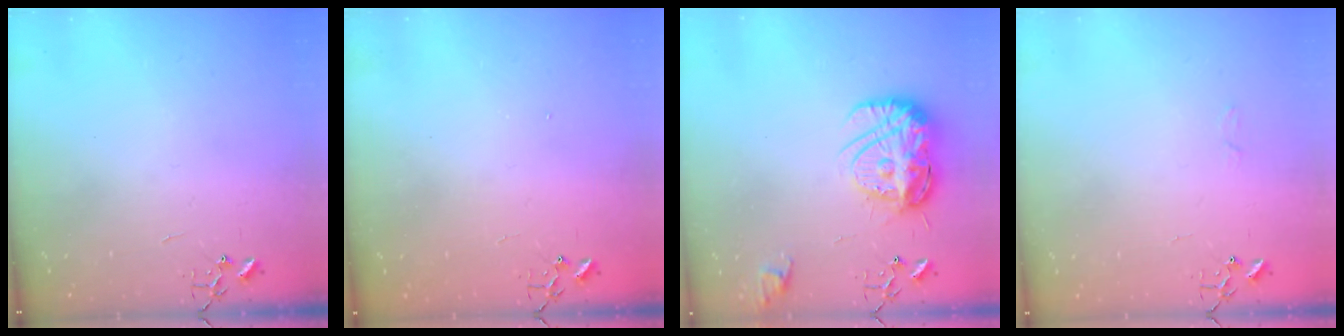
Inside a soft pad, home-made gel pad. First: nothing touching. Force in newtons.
{"total": 1.2, "press": 1.2, "slide": 0.1}
{"total": 16.2, "press": 16.1, "slide": 1.1}
{"total": 3.9, "press": 3.9, "slide": 0.4}